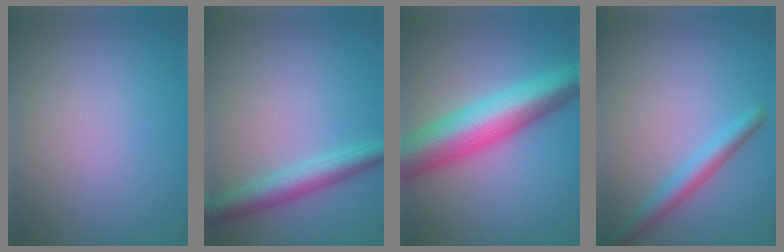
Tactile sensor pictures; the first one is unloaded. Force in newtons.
{"total": 3.8, "press": 3.8, "slide": 0.2}
{"total": 9.1, "press": 9.1, "slide": 0.2}
{"total": 2.8, "press": 2.8, "slide": 0.1}